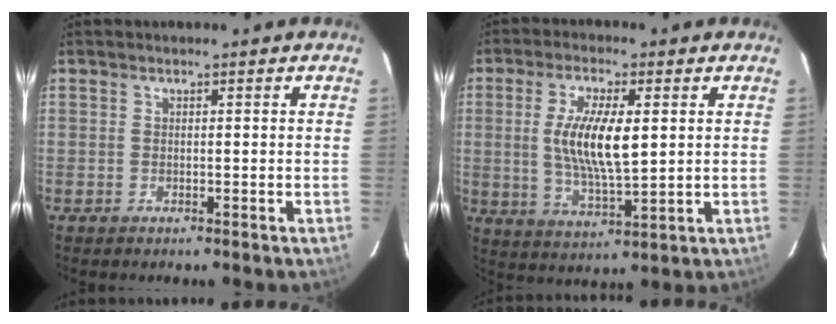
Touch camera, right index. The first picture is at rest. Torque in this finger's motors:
{"motor_torque": [0.42, 0.21, 0.37, 0.17]}